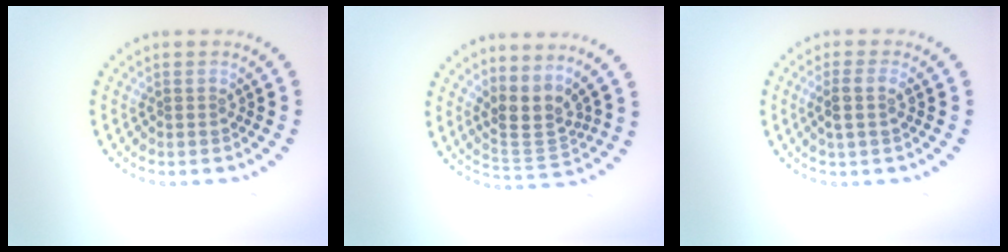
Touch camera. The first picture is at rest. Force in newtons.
{"total": 3.2, "press": 2.4, "slide": 2.1}
{"total": 1.9, "press": 1.6, "slide": 1.1}